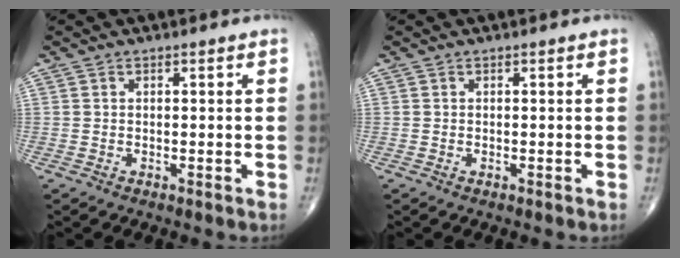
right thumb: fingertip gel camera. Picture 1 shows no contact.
{"total": 0.0}